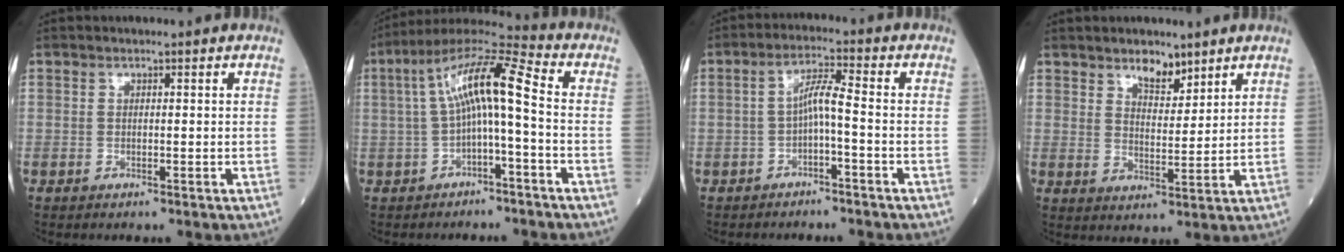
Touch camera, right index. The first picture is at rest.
{"total": 10.7, "force": [-0.1, 1.4, 10.6], "torque": [-0.197, 0.043, -0.006]}
{"total": 4.1, "force": [-1.1, 0.2, 4.0], "torque": [-0.073, 0.016, -0.019]}
{"total": 4.7, "force": [3.7, 1.8, 2.3], "torque": [-0.038, -0.006, 0.066]}